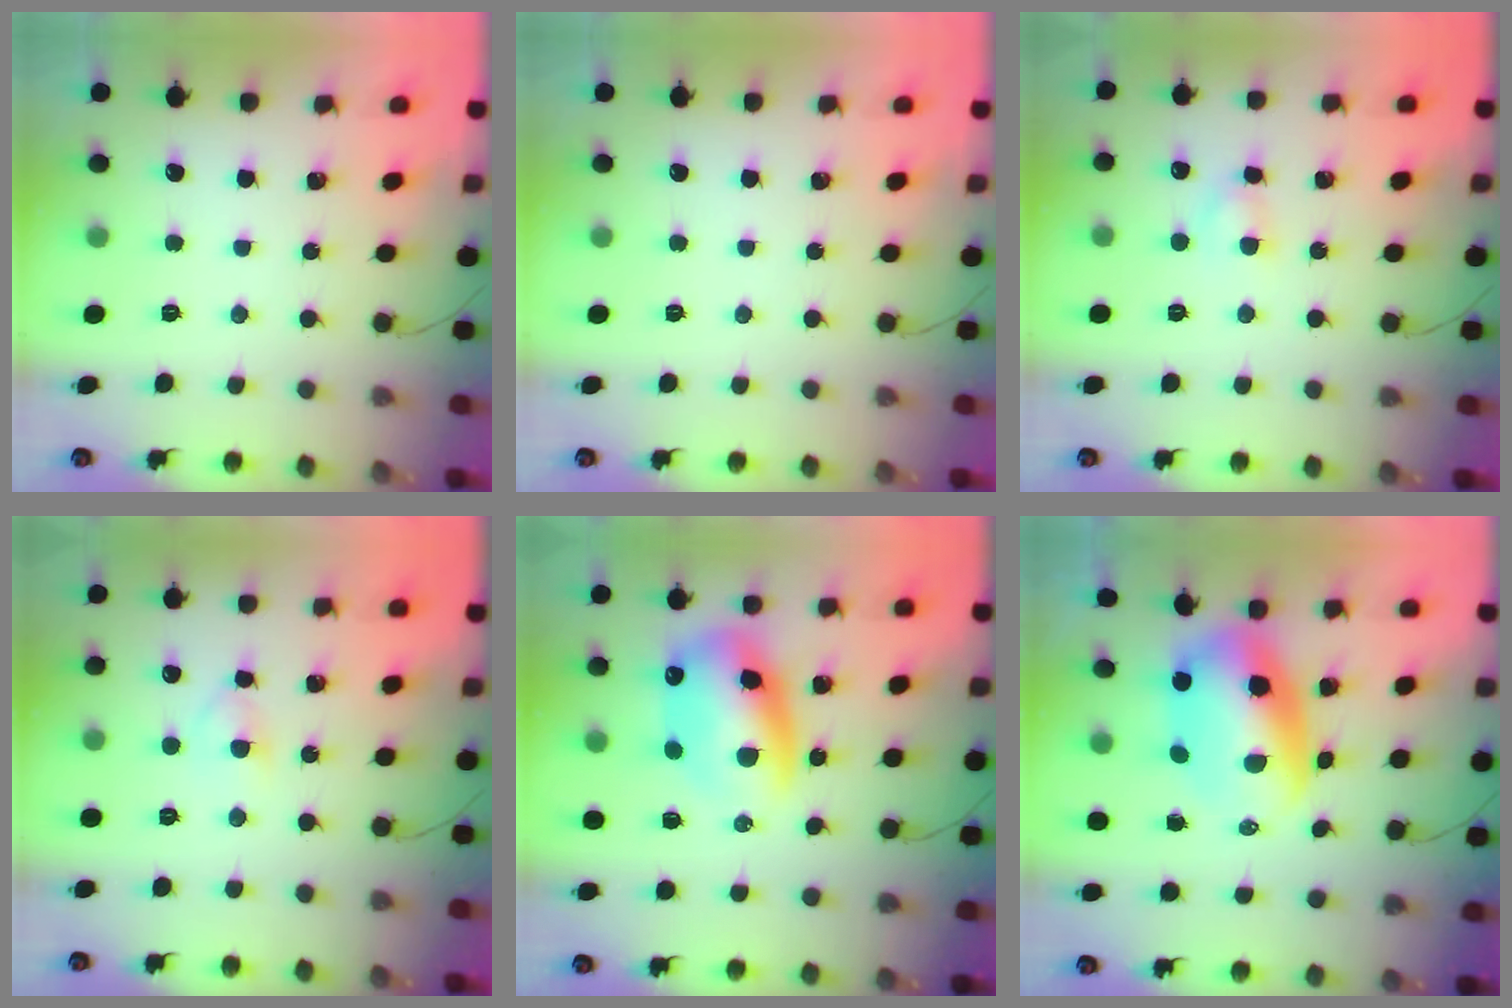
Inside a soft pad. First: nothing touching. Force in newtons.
{"total": 0.0}
{"total": 2.7, "press": 2.5, "slide": 1.0}
{"total": 3.1, "press": 2.8, "slide": 1.3}
{"total": 14.0, "press": 13.6, "slide": 3.6}
{"total": 10.6, "press": 10.3, "slide": 2.5}